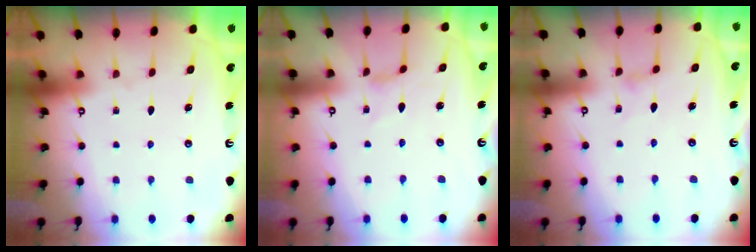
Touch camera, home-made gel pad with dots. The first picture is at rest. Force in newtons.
{"total": 1.1, "press": 1.1, "slide": 0.3}
{"total": 0.9, "press": 0.9, "slide": 0.3}